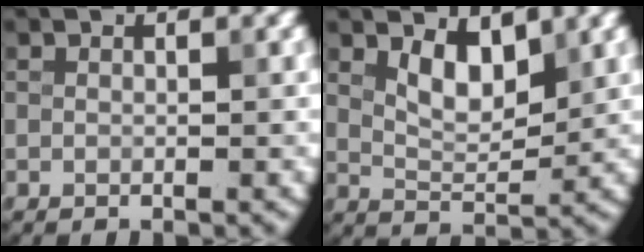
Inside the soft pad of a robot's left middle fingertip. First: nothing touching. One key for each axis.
{"total": 3.4, "fx": 1.7, "fy": 1.5, "fz": 2.5, "tx": -0.045, "ty": -0.006, "tz": 0.033}